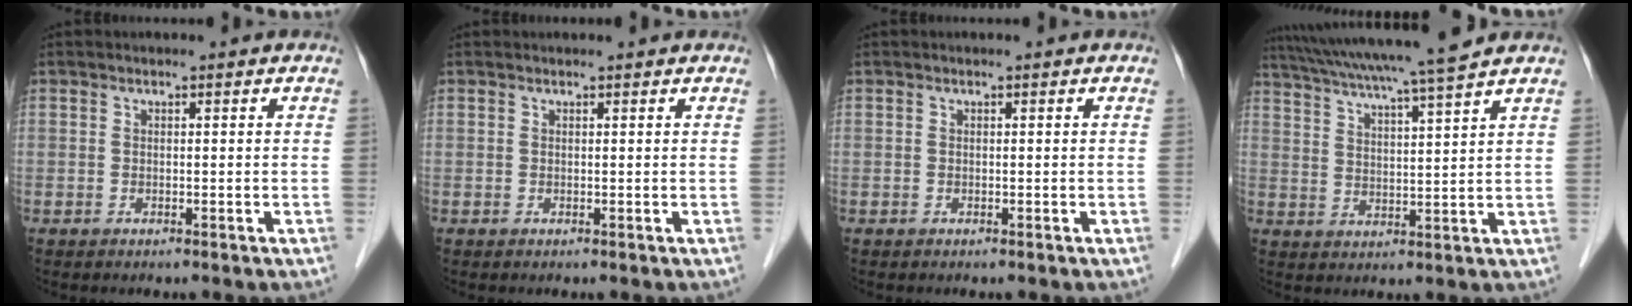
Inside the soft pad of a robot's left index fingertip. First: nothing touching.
{"total": 1.2, "force": [1.2, 0.0, 0.2], "torque": [-0.010, 0.010, 0.015]}
{"total": 0.0}
{"total": 14.4, "force": [12.3, -1.4, 7.3], "torque": [-0.131, 0.009, 0.184]}